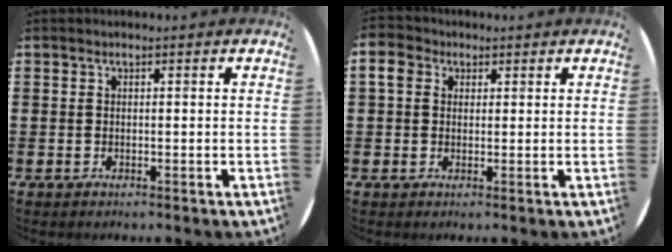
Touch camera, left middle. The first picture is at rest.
{"total": 3.0, "force": [1.4, 2.4, 1.1], "torque": [-0.021, 0.010, 0.022]}